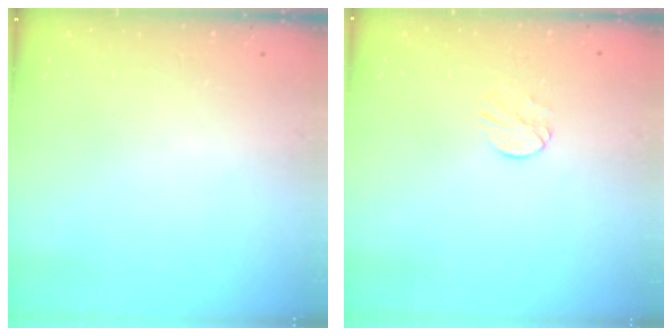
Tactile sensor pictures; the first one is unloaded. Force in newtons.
{"total": 5.8, "press": 5.8, "slide": 0.4}